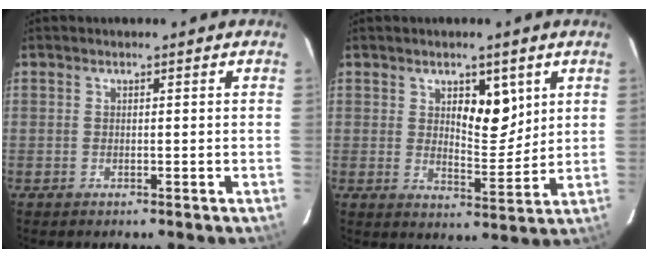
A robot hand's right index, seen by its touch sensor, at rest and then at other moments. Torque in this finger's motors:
{"motor_torque": [0.66, 0.27, 0.17, 0.05]}